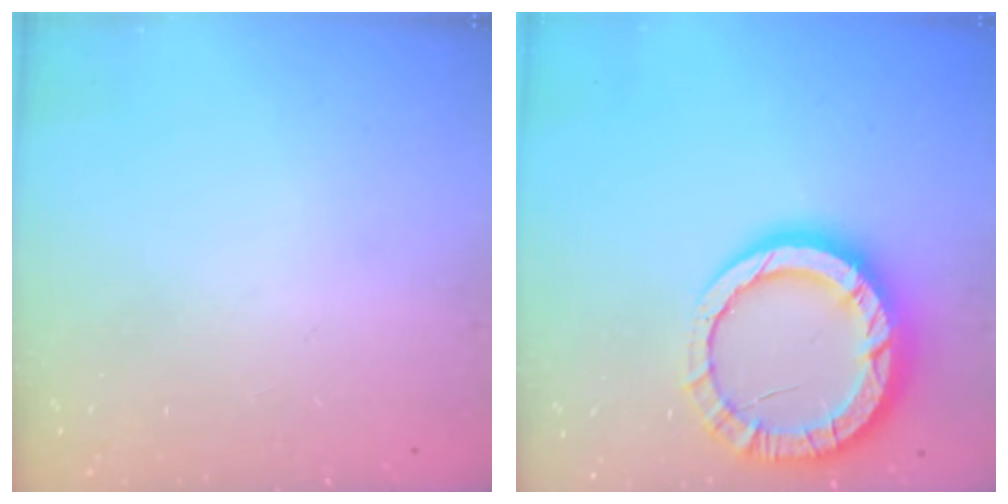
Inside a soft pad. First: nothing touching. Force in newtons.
{"total": 17.0, "press": 16.9, "slide": 1.6}